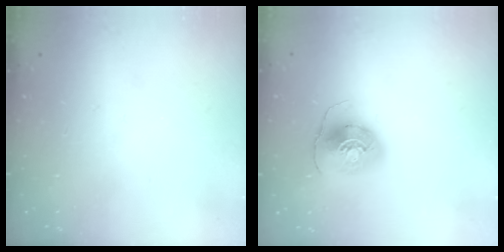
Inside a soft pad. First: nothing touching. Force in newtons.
{"total": 8.2, "press": 8.1, "slide": 0.8}